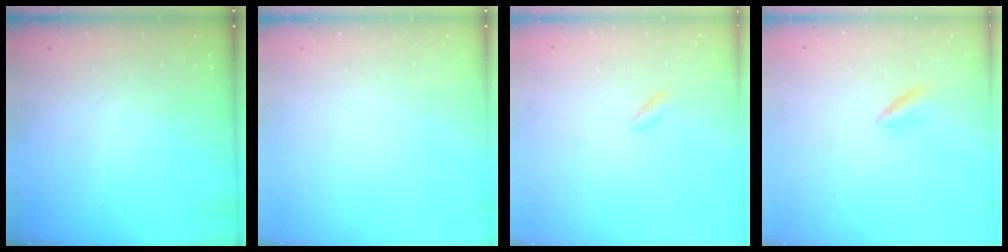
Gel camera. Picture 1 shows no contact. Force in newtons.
{"total": 0.0}
{"total": 2.7, "press": 2.5, "slide": 0.9}
{"total": 4.5, "press": 4.4, "slide": 1.0}